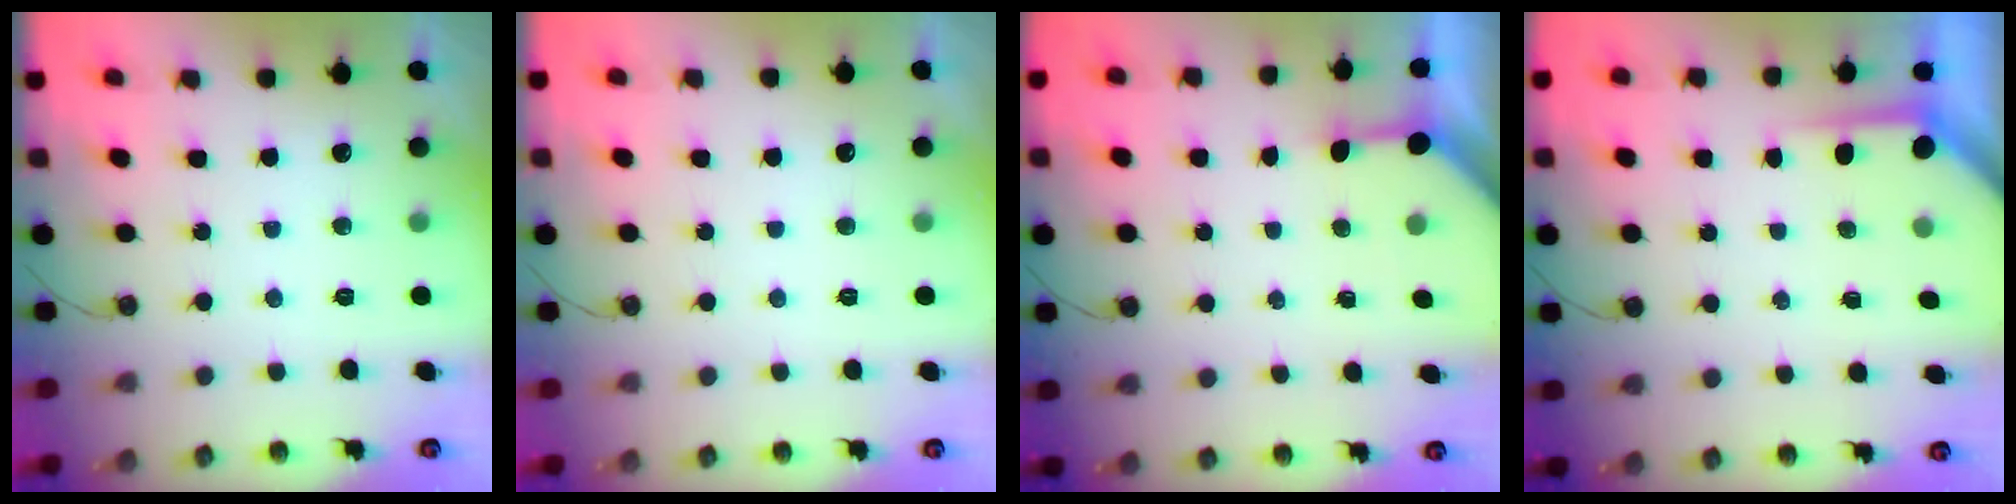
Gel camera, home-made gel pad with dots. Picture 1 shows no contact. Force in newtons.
{"total": 0.0}
{"total": 3.4, "press": 3.4, "slide": 0.4}
{"total": 3.7, "press": 3.7, "slide": 0.3}